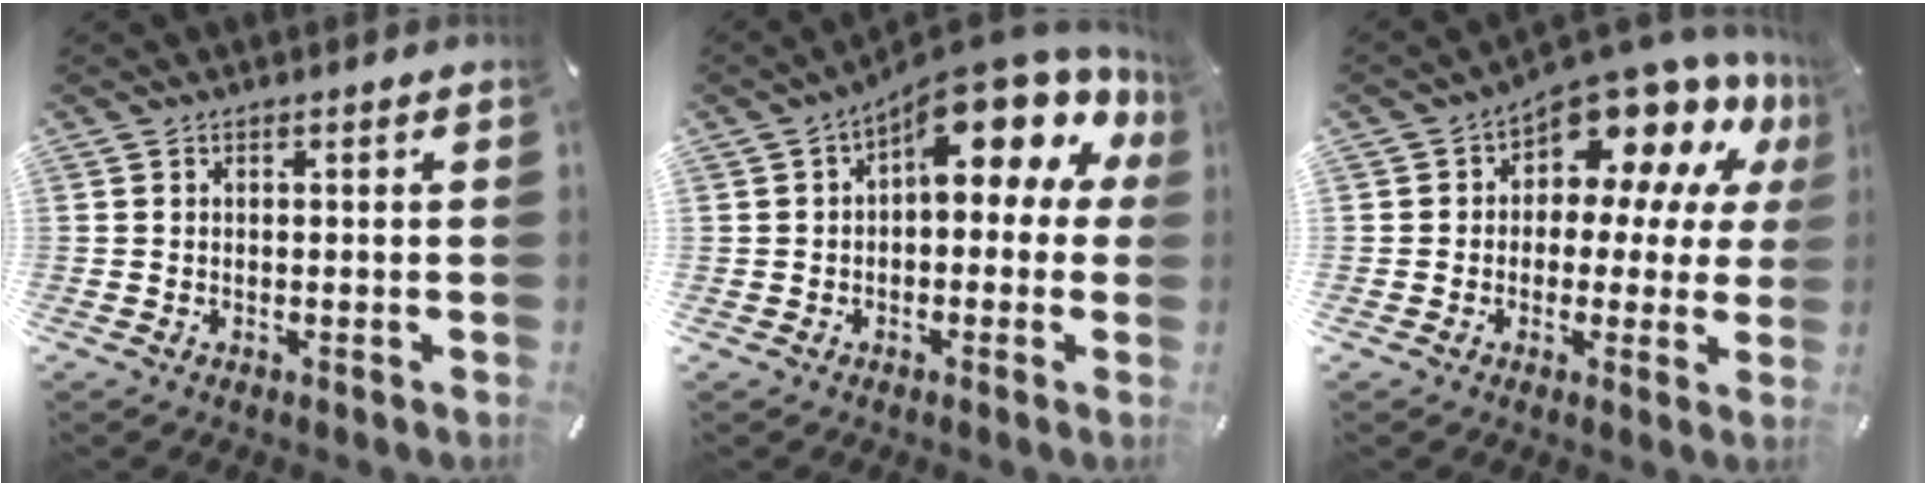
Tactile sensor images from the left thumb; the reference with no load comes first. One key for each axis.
{"total": 13.8, "fx": 8.2, "fy": 6.6, "fz": 8.9, "tx": -0.129, "ty": -0.062, "tz": 0.142}
{"total": 12.9, "fx": 8.7, "fy": 6.9, "fz": 6.6, "tx": -0.109, "ty": -0.071, "tz": 0.155}